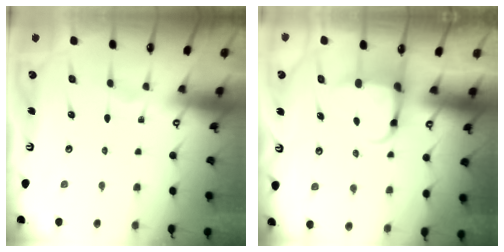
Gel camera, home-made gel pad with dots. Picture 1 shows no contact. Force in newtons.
{"total": 3.9, "press": 3.8, "slide": 0.7}